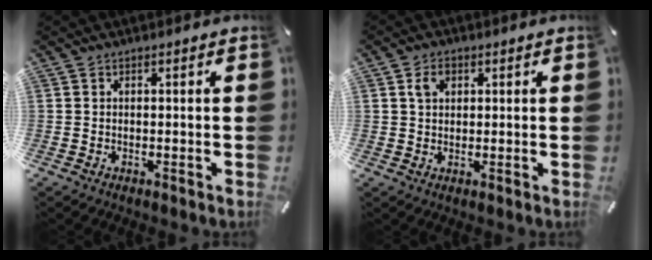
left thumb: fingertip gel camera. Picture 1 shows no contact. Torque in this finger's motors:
{"motor_torque": [0.59, 0.56, -0.07, -0.09, 0.03]}